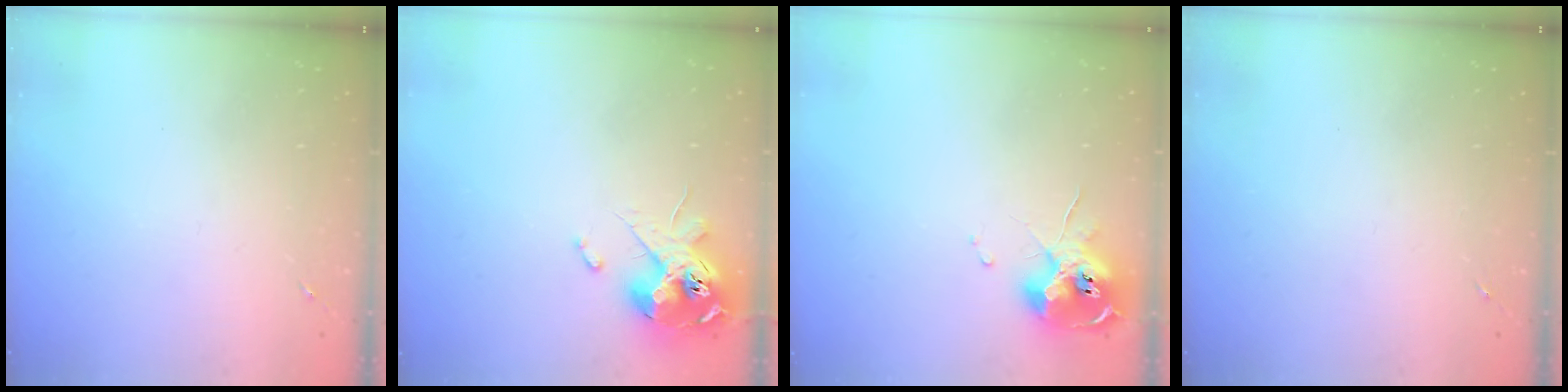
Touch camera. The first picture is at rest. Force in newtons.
{"total": 14.1, "press": 14.0, "slide": 1.7}
{"total": 10.6, "press": 10.5, "slide": 1.2}
{"total": 0.0}